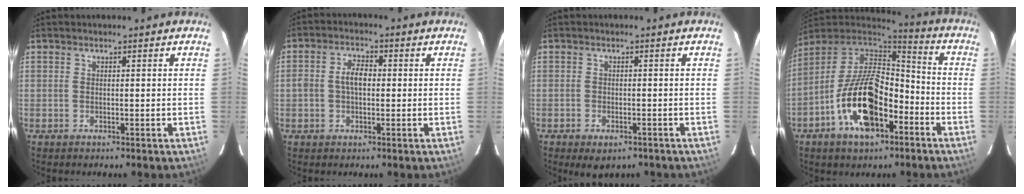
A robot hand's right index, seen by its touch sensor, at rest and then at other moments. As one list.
[{"total": 4.7, "force": [-0.1, 2.8, 3.7], "torque": [-0.071, 0.013, 0.000]}, {"total": 4.7, "force": [-2.9, 2.4, 2.7], "torque": [-0.056, -0.013, -0.040]}, {"total": 17.9, "force": [-7.4, 9.3, 13.4], "torque": [-0.261, 0.003, -0.129]}]